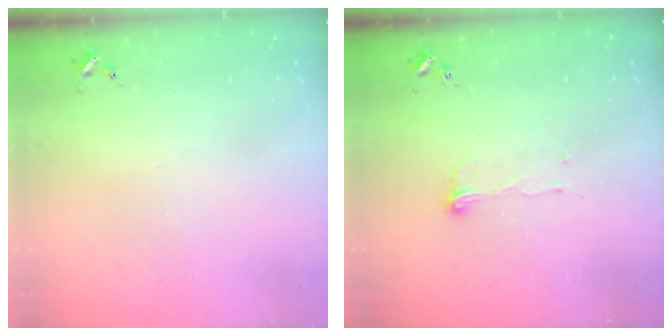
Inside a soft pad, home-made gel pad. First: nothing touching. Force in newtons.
{"total": 5.3, "press": 5.3, "slide": 0.6}